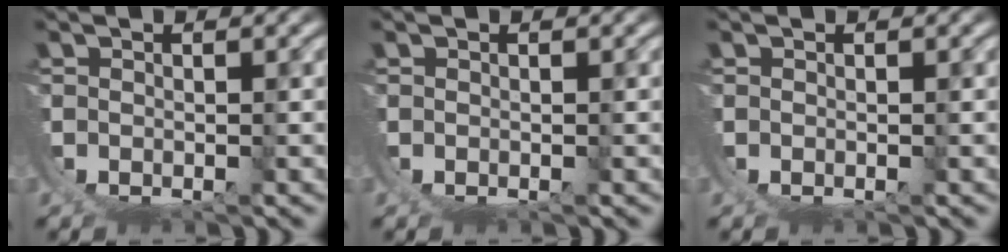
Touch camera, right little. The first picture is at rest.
{"total": 0.0}
{"total": 0.0}